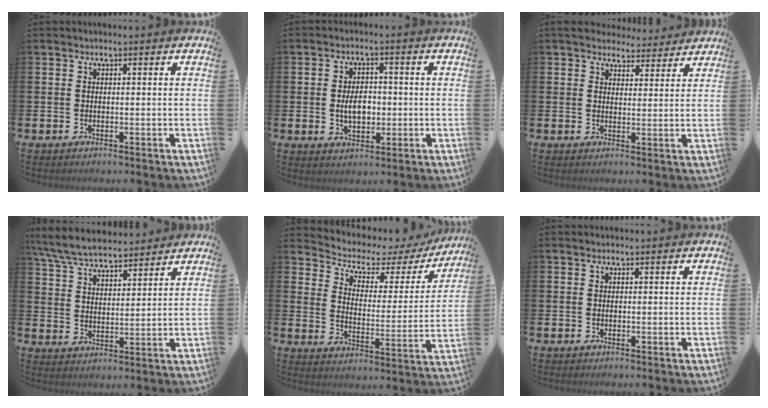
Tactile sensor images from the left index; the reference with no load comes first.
{"total": 4.3, "force": [-0.3, 2.8, 3.2], "torque": [-0.048, 0.003, -0.012]}
{"total": 4.8, "force": [4.4, 1.8, 0.4], "torque": [-0.016, -0.025, 0.079]}
{"total": 7.4, "force": [7.1, 1.4, 1.8], "torque": [-0.066, -0.029, 0.131]}
{"total": 4.7, "force": [3.9, 2.2, 1.6], "torque": [-0.063, -0.031, 0.058]}
{"total": 0.0}